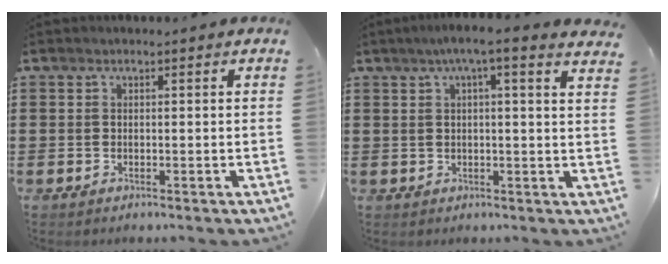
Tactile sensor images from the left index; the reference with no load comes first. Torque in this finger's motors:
{"motor_torque": [2.14, 0.00, 0.37, 0.16]}